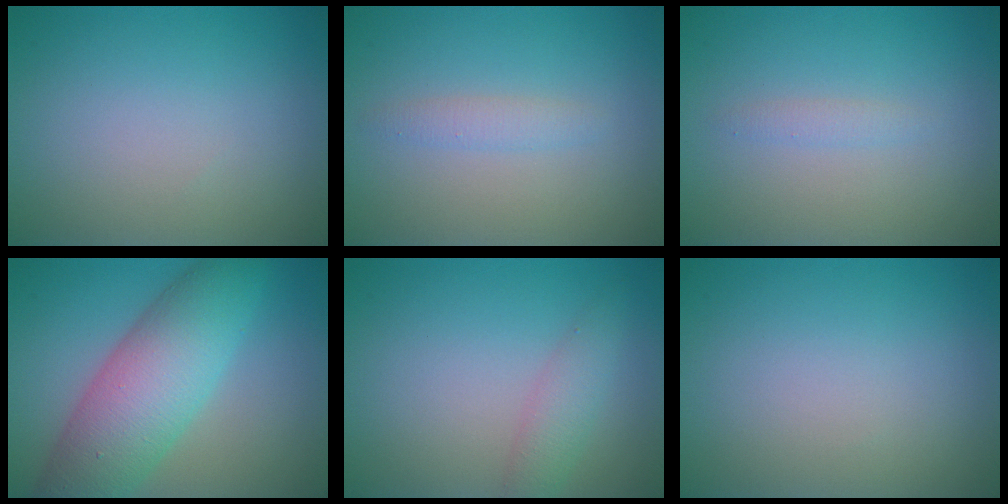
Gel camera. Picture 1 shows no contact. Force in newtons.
{"total": 1.3, "press": 1.3, "slide": 0.0}
{"total": 0.8, "press": 0.8, "slide": 0.0}
{"total": 8.9, "press": 8.9, "slide": 0.2}
{"total": 2.2, "press": 2.2, "slide": 0.1}
{"total": 0.0}